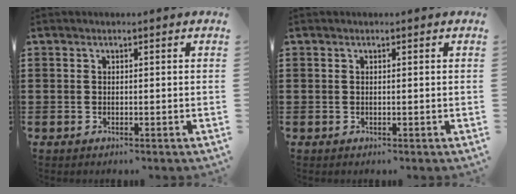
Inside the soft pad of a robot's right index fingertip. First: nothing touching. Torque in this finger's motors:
{"motor_torque": [0.26, 0.25, 0.00, 0.00]}